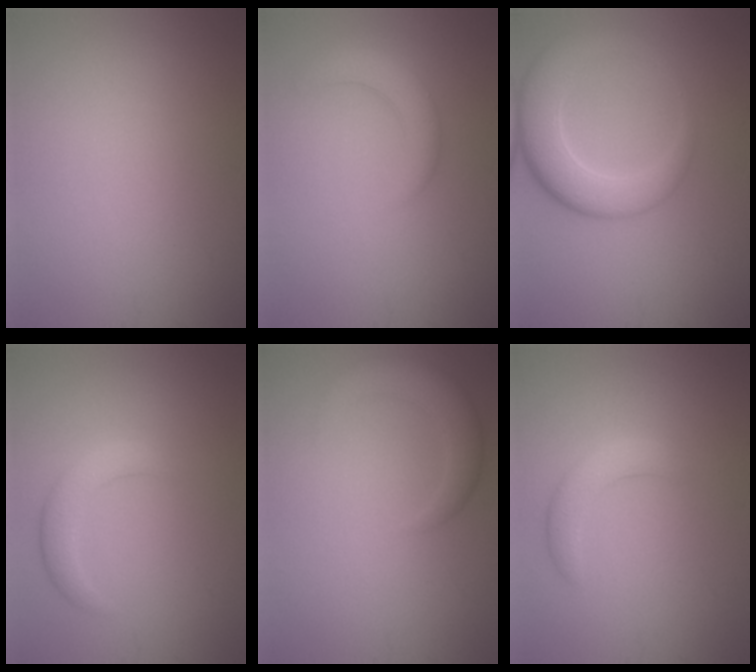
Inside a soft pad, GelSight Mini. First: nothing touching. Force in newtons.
{"total": 2.6, "press": 2.5, "slide": 0.3}
{"total": 5.9, "press": 5.9, "slide": 0.6}
{"total": 2.6, "press": 2.6, "slide": 0.0}
{"total": 3.4, "press": 3.3, "slide": 0.3}
{"total": 2.5, "press": 2.5, "slide": 0.1}